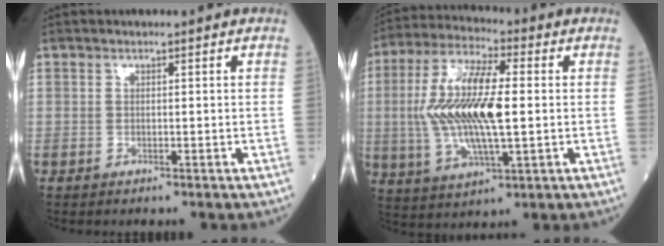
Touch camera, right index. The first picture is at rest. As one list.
[{"total": 15.1, "force": [0.3, 3.8, 14.6], "torque": [-0.308, 0.006, 0.007]}]